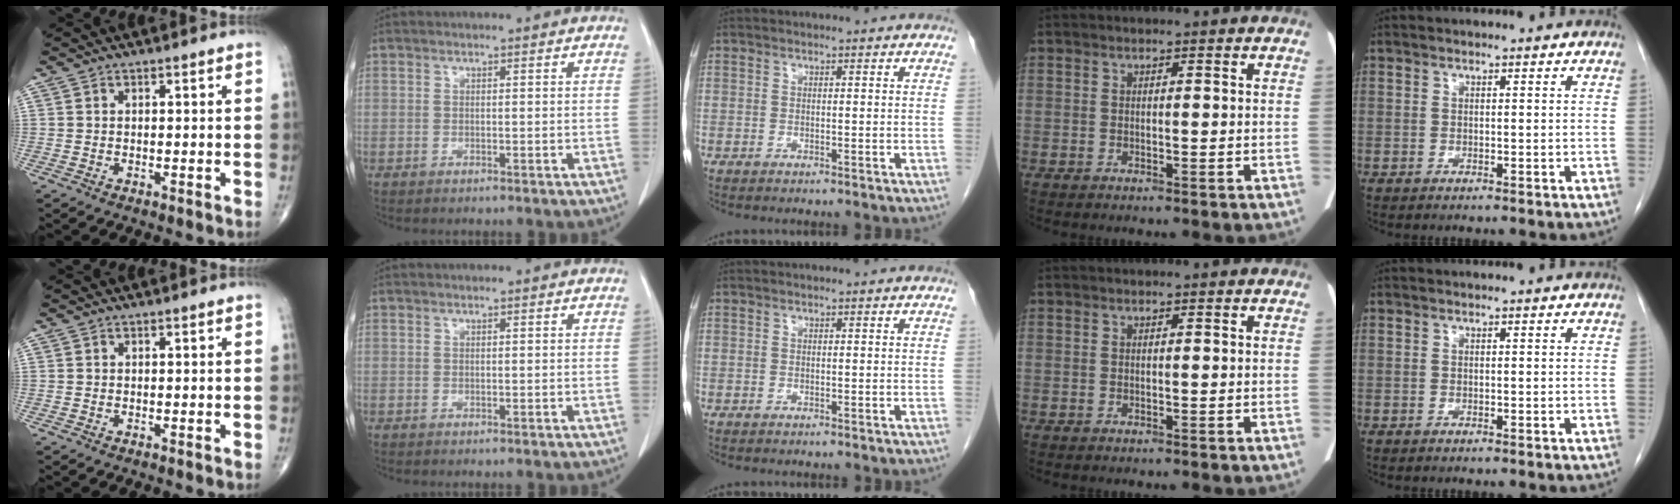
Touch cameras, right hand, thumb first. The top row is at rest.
{}